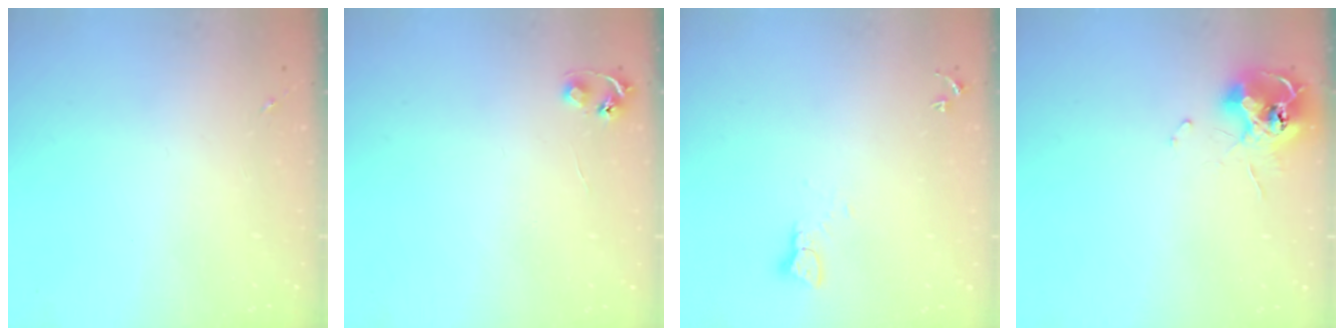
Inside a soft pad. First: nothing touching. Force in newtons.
{"total": 4.8, "press": 4.7, "slide": 0.5}
{"total": 2.1, "press": 2.1, "slide": 0.2}
{"total": 12.0, "press": 11.9, "slide": 1.2}